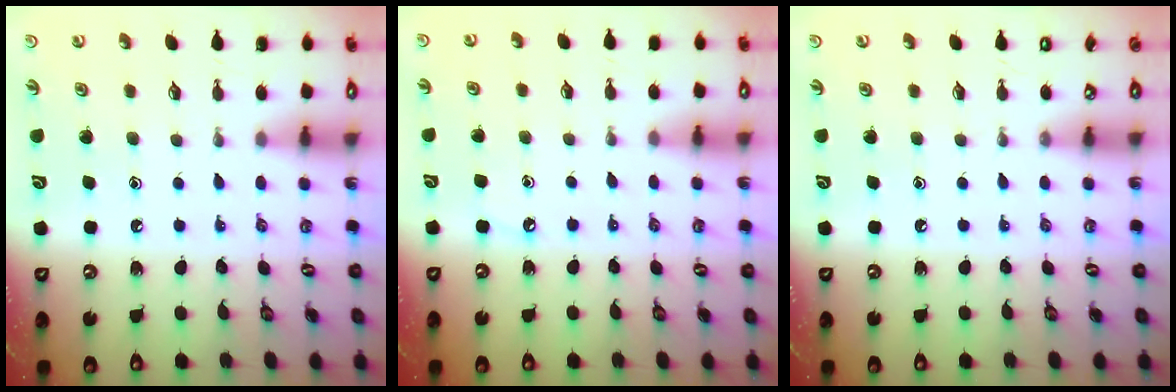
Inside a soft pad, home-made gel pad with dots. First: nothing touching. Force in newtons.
{"total": 3.2, "press": 3.2, "slide": 0.4}
{"total": 0.0}